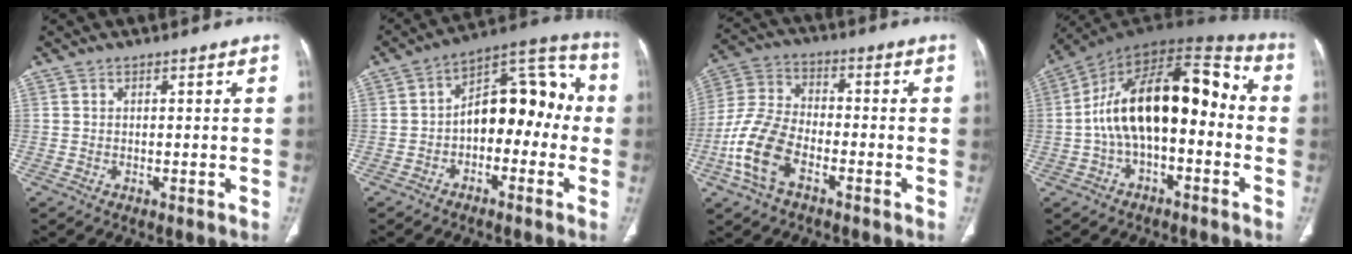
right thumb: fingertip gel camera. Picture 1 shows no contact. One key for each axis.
{"total": 14.2, "fx": -1.7, "fy": 8.7, "fz": 11.1, "tx": -0.116, "ty": 0.056, "tz": -0.039}
{"total": 12.3, "fx": -5.1, "fy": 6.9, "fz": 8.8, "tx": -0.192, "ty": 0.027, "tz": -0.103}
{"total": 19.7, "fx": -1.4, "fy": 10.3, "fz": 16.8, "tx": -0.258, "ty": 0.063, "tz": -0.028}